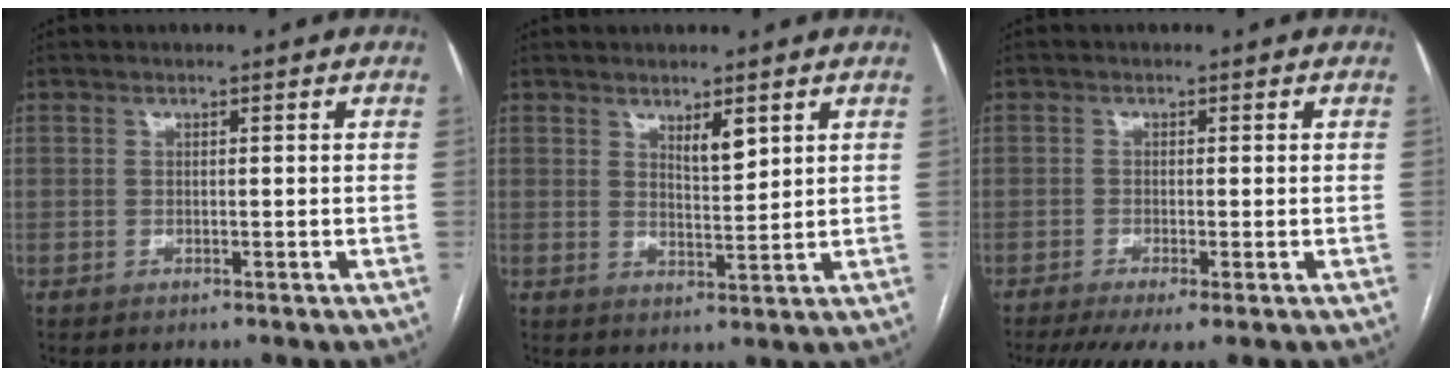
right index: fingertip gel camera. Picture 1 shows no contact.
{"total": 3.4, "force": [2.1, 0.8, 2.6], "torque": [-0.046, -0.006, 0.040]}
{"total": 5.4, "force": [-3.3, 0.8, 4.2], "torque": [-0.066, -0.013, -0.057]}